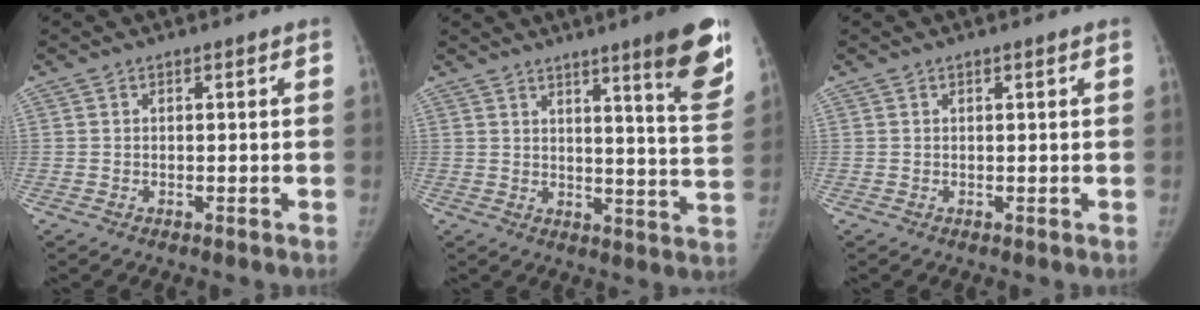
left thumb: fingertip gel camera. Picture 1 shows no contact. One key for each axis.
{"total": 13.0, "fx": 7.9, "fy": 1.1, "fz": 10.3, "tx": -0.114, "ty": -0.052, "tz": 0.104}
{"total": 0.0}